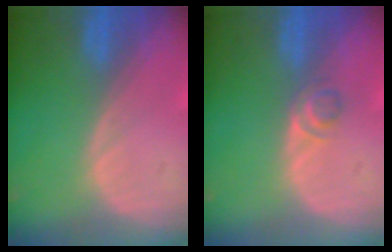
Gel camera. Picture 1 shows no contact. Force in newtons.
{"total": 2.2, "press": 2.0, "slide": 0.9}